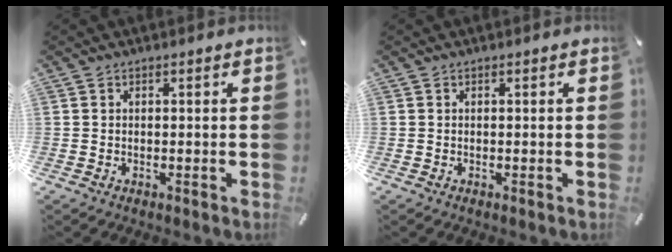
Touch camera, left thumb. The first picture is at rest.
{"total": 0.0}